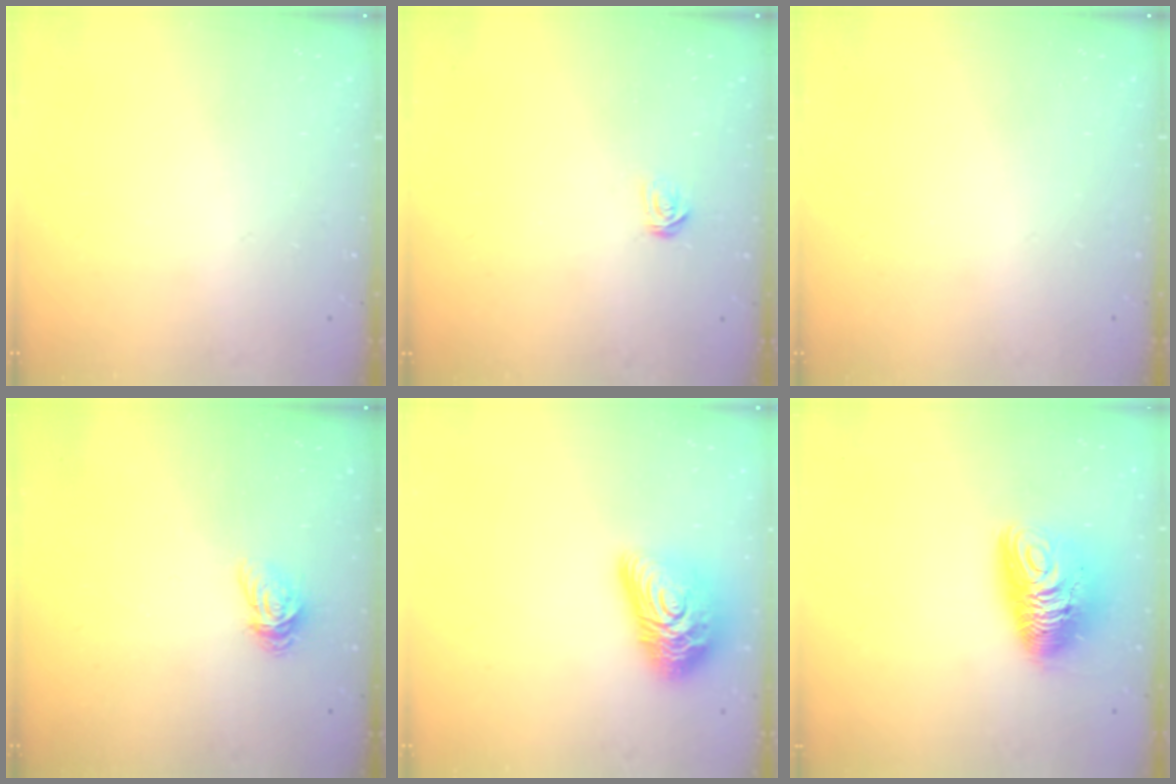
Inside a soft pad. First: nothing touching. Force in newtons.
{"total": 2.5, "press": 2.5, "slide": 0.2}
{"total": 0.0}
{"total": 4.6, "press": 4.6, "slide": 0.3}
{"total": 15.6, "press": 15.6, "slide": 0.7}
{"total": 11.8, "press": 11.7, "slide": 1.2}